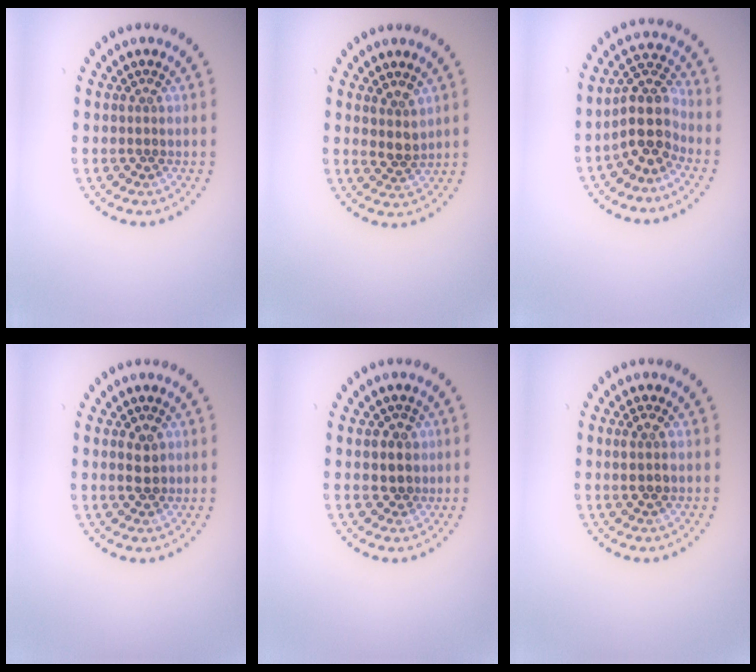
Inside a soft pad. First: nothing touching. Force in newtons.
{"total": 2.0, "press": 1.6, "slide": 1.2}
{"total": 4.2, "press": 3.5, "slide": 2.4}
{"total": 1.9, "press": 1.9, "slide": 0.2}
{"total": 2.4, "press": 2.2, "slide": 1.0}
{"total": 1.6, "press": 1.5, "slide": 0.6}